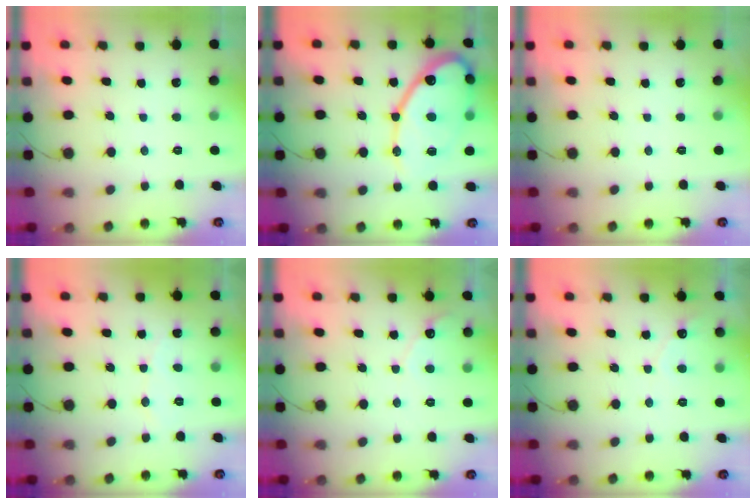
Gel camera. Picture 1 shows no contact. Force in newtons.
{"total": 18.3, "press": 18.2, "slide": 1.7}
{"total": 0.0}
{"total": 3.0, "press": 2.9, "slide": 0.3}
{"total": 3.6, "press": 3.6, "slide": 0.2}
{"total": 2.5, "press": 2.5, "slide": 0.1}